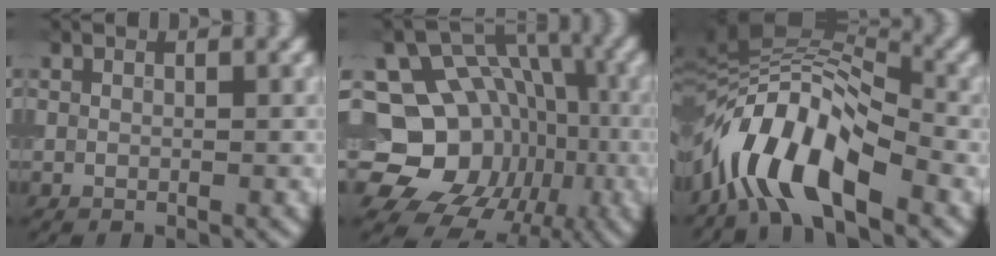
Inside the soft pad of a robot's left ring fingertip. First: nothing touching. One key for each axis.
{"total": 16.1, "fx": -3.6, "fy": 14.4, "fz": 6.4, "tx": -0.114, "ty": -0.002, "tz": -0.078}
{"total": 9.8, "fx": -4.4, "fy": 4.0, "fz": 7.7, "tx": -0.131, "ty": 0.020, "tz": -0.092}